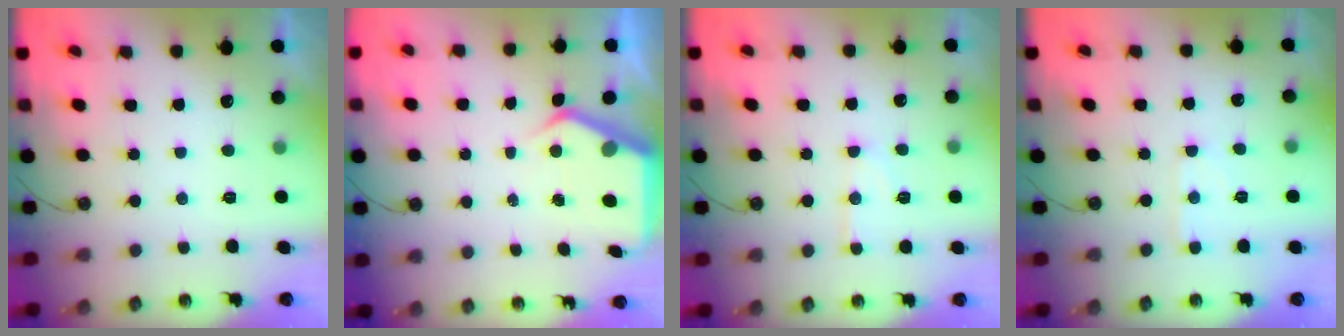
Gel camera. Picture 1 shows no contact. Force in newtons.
{"total": 5.1, "press": 5.1, "slide": 0.5}
{"total": 10.1, "press": 10.1, "slide": 0.9}
{"total": 3.4, "press": 3.4, "slide": 0.5}